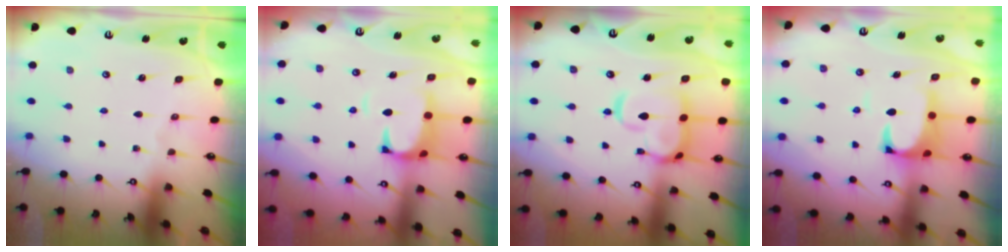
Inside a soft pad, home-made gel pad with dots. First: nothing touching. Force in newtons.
{"total": 2.6, "press": 2.3, "slide": 1.2}
{"total": 6.9, "press": 6.8, "slide": 1.5}
{"total": 3.5, "press": 3.3, "slide": 1.2}